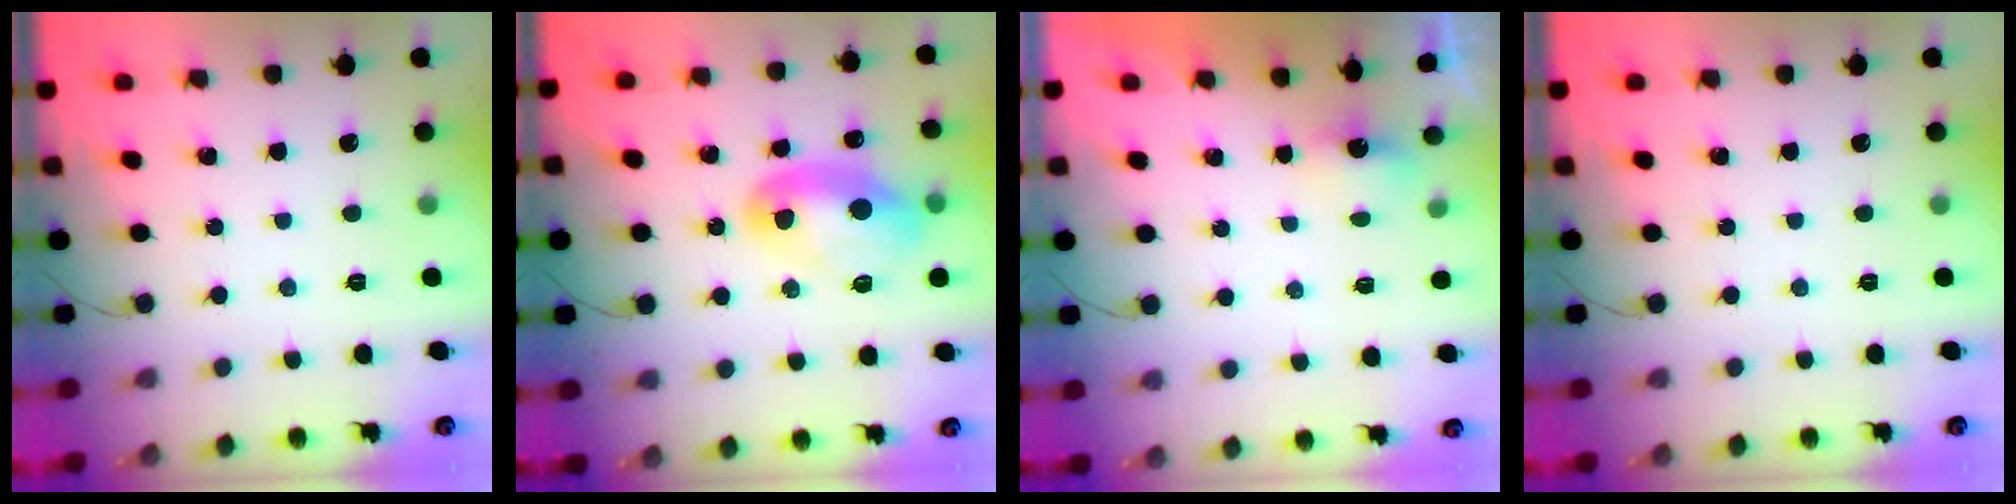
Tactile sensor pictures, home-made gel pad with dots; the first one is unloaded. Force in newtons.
{"total": 12.2, "press": 12.1, "slide": 1.3}
{"total": 2.7, "press": 2.7, "slide": 0.7}
{"total": 0.0}